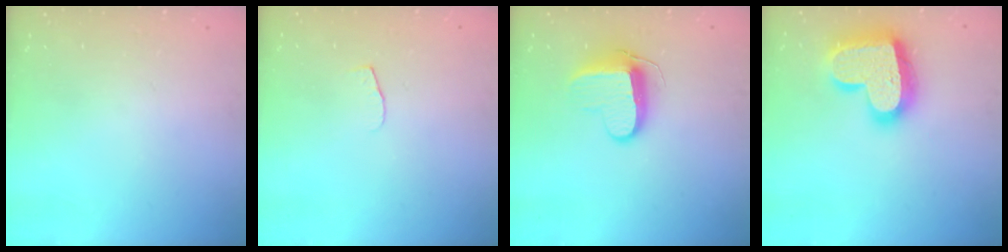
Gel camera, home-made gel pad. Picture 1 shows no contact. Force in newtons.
{"total": 4.2, "press": 4.1, "slide": 0.4}
{"total": 10.0, "press": 10.0, "slide": 0.2}
{"total": 21.7, "press": 21.6, "slide": 1.5}